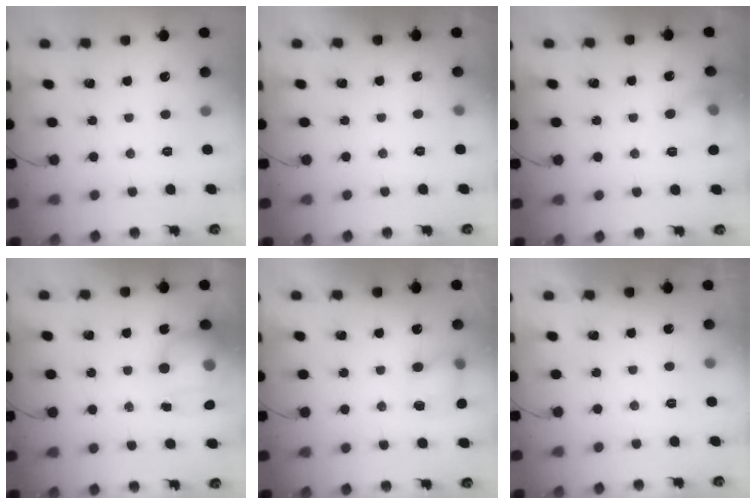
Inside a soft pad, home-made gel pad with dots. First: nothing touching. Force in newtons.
{"total": 6.2, "press": 1.7, "slide": 5.9}
{"total": 7.9, "press": 7.8, "slide": 1.0}
{"total": 13.7, "press": 13.3, "slide": 3.3}
{"total": 5.4, "press": 5.3, "slide": 0.6}
{"total": 0.0}